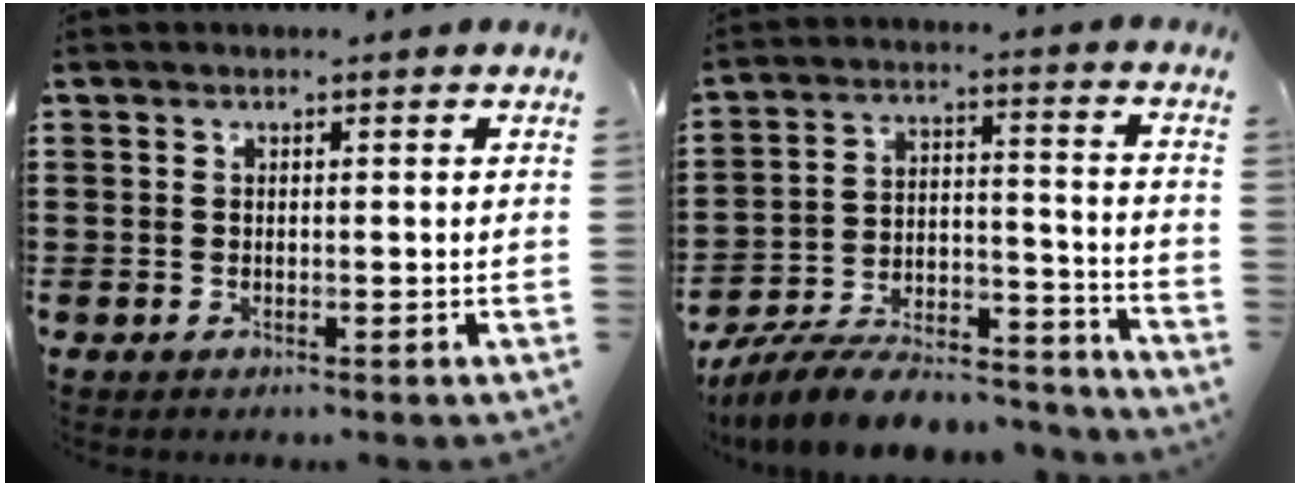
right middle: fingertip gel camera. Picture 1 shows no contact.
{"total": 9.4, "force": [-8.7, 1.8, 3.1], "torque": [-0.048, 0.019, -0.168]}